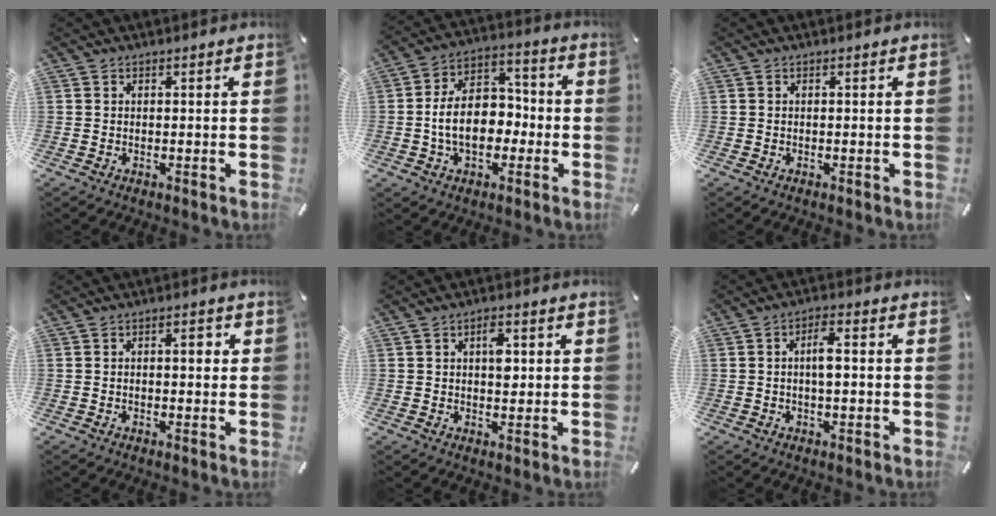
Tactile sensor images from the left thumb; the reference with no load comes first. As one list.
[{"total": 12.8, "force": [-2.4, 8.9, 8.8], "torque": [-0.153, 0.016, -0.041]}, {"total": 0.0}, {"total": 2.3, "force": [-0.4, 1.2, 1.9], "torque": [-0.035, 0.009, -0.011]}, {"total": 4.2, "force": [0.8, 2.5, 3.4], "torque": [-0.038, -0.005, 0.006]}, {"total": 4.6, "force": [0.0, 2.0, 4.2], "torque": [-0.063, 0.006, -0.007]}]